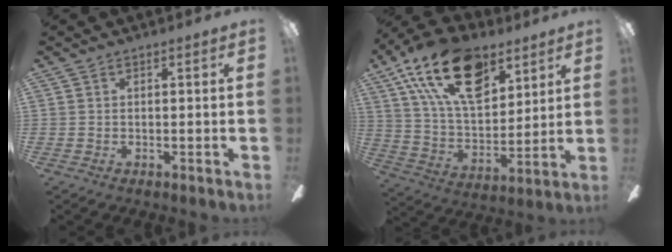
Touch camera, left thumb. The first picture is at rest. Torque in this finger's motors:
{"motor_torque": [0.58, 0.66, 1.80, -0.98, 0.55]}